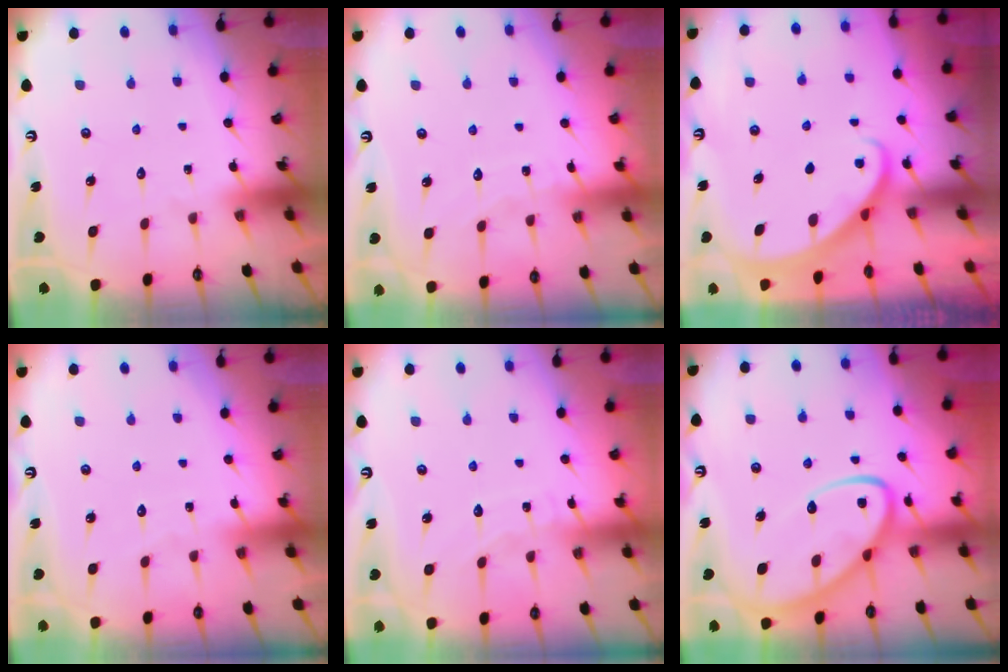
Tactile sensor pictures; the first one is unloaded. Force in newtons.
{"total": 4.6, "press": 4.6, "slide": 0.3}
{"total": 1.8, "press": 1.8, "slide": 0.1}
{"total": 1.7, "press": 1.7, "slide": 0.2}
{"total": 5.7, "press": 5.7, "slide": 0.5}
{"total": 12.9, "press": 12.9, "slide": 1.1}